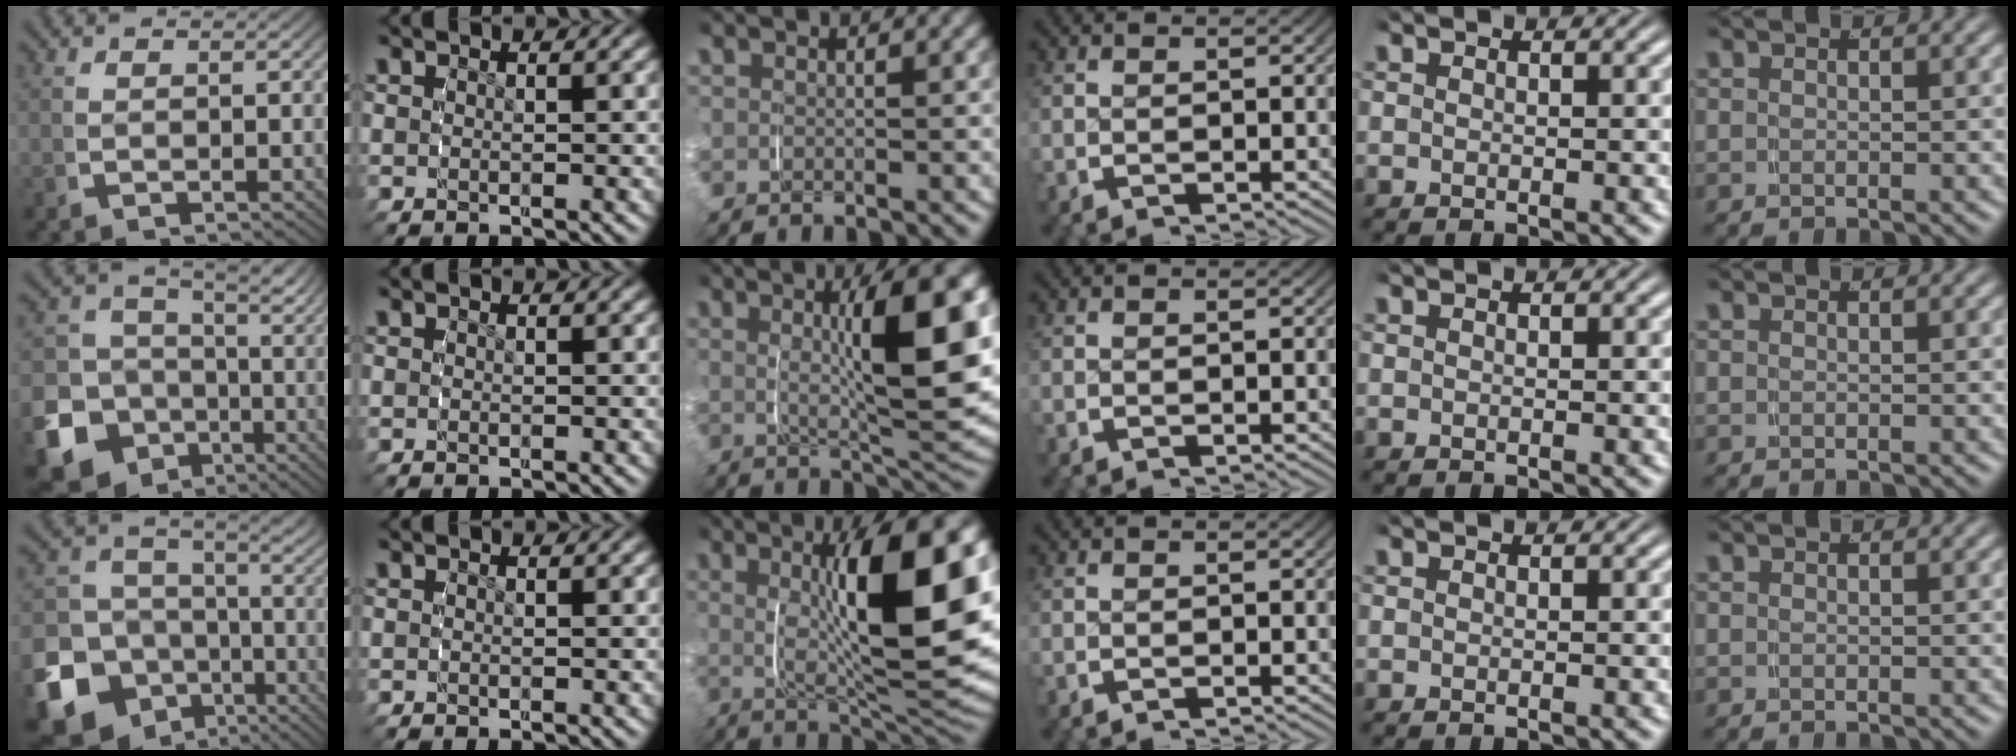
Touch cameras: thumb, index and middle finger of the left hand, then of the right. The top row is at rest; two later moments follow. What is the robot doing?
{"motion": "grasp_and_lifting", "object": "ribbon"}